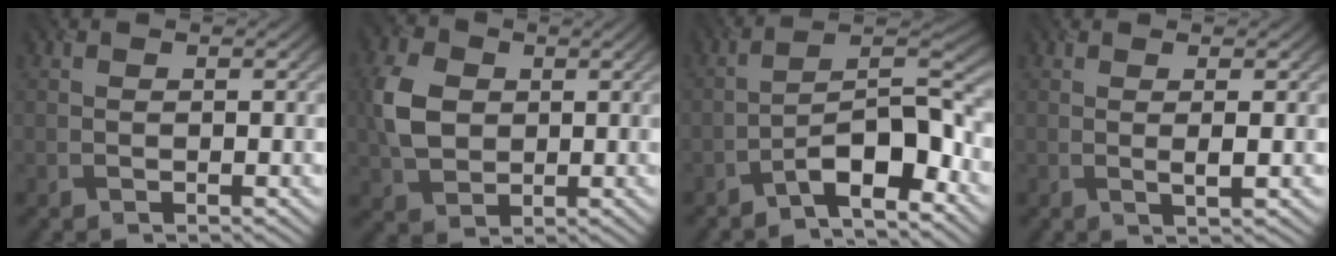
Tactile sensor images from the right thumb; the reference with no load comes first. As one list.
[{"total": 6.1, "force": [0.8, 4.8, 3.7], "torque": [-0.100, 0.006, 0.014]}, {"total": 9.3, "force": [-6.0, 2.4, 6.7], "torque": [-0.095, 0.016, -0.114]}, {"total": 1.5, "force": [0.2, -0.1, 1.4], "torque": [-0.029, 0.003, 0.000]}]